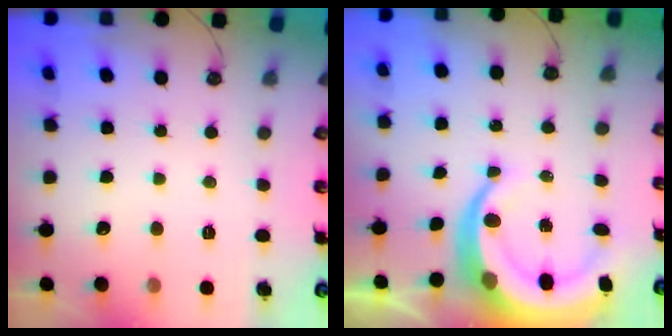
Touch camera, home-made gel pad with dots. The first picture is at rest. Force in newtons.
{"total": 11.5, "press": 11.4, "slide": 1.6}